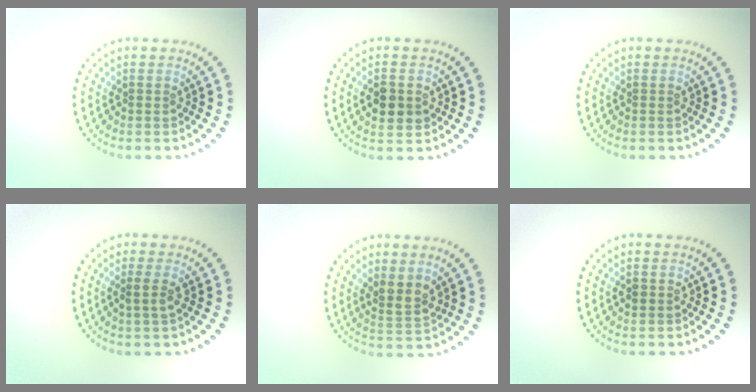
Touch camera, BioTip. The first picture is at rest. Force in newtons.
{"total": 2.9, "press": 2.9, "slide": 0.2}
{"total": 0.0}
{"total": 1.3, "press": 1.1, "slide": 0.7}
{"total": 2.3, "press": 1.9, "slide": 1.3}
{"total": 0.8, "press": 0.8, "slide": 0.1}